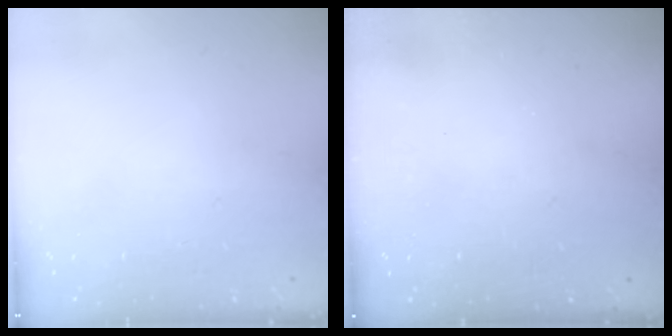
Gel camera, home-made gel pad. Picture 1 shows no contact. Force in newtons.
{"total": 2.8, "press": 2.8, "slide": 0.3}